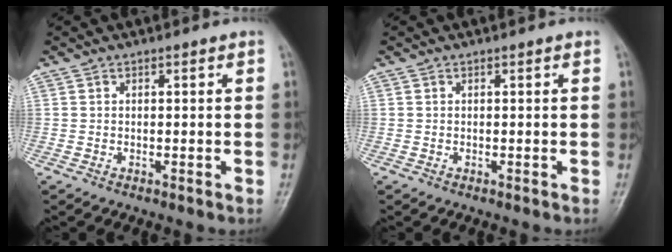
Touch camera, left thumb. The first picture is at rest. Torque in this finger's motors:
{"motor_torque": [0.00, 0.00, 0.00, 0.00, 0.00]}